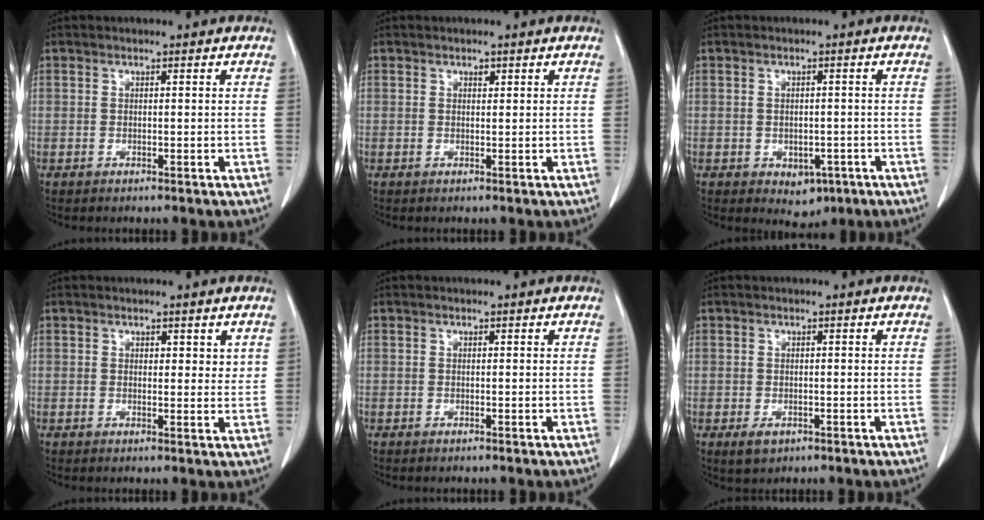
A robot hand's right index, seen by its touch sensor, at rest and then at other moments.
{"total": 0.6, "force": [0.4, 0.4, 0.3], "torque": [-0.005, -0.002, 0.006]}
{"total": 3.9, "force": [-1.7, 2.7, 2.2], "torque": [-0.021, 0.001, -0.009]}
{"total": 2.2, "force": [1.3, 1.2, 1.2], "torque": [-0.006, -0.007, 0.018]}
{"total": 0.0}
{"total": 2.2, "force": [-1.0, 1.5, 1.2], "torque": [-0.020, -0.002, -0.007]}